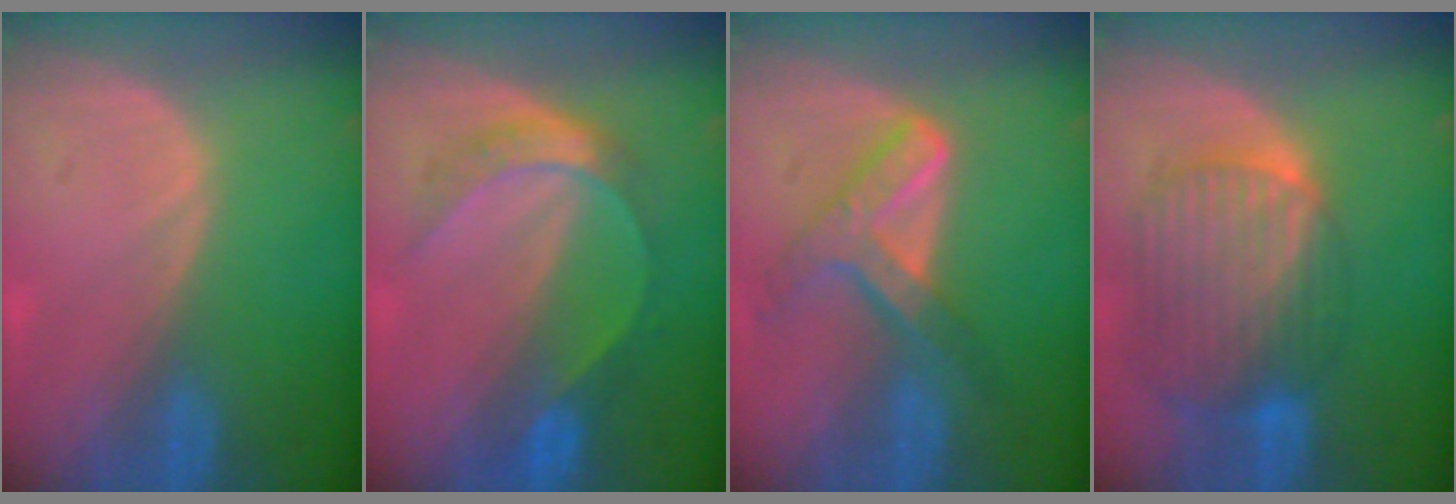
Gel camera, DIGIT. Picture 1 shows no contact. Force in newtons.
{"total": 5.6, "press": 5.6, "slide": 0.2}
{"total": 7.2, "press": 6.1, "slide": 3.8}
{"total": 10.4, "press": 8.8, "slide": 5.5}